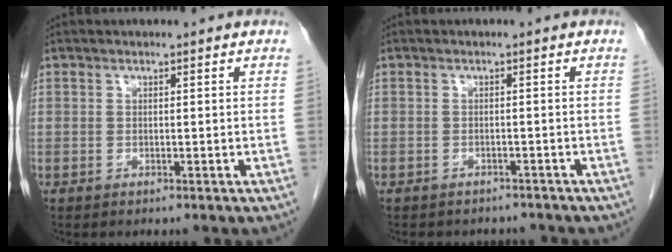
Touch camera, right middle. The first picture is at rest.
{"total": 5.2, "force": [-4.7, 2.0, 0.7], "torque": [-0.012, 0.004, -0.053]}